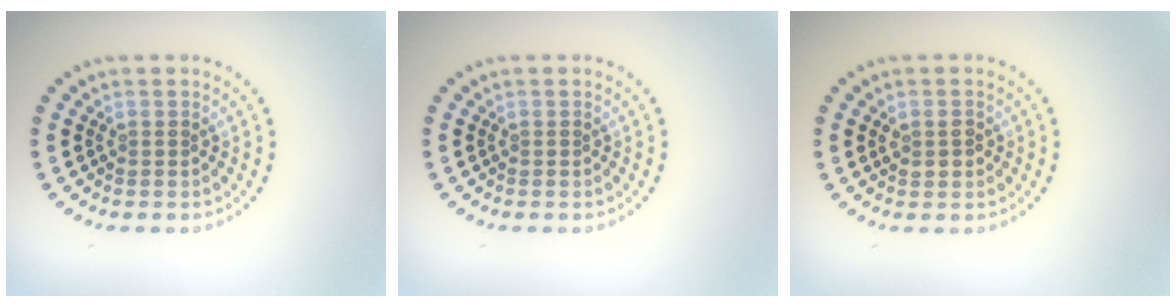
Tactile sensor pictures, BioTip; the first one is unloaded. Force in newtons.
{"total": 0.0}
{"total": 1.5, "press": 1.4, "slide": 0.4}